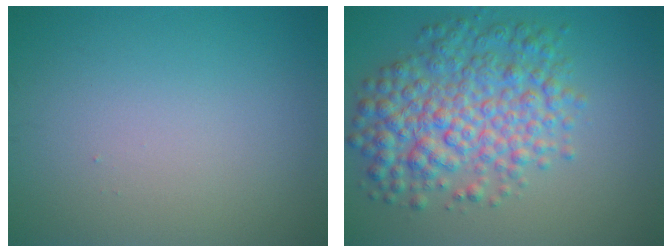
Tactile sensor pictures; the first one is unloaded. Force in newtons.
{"total": 7.2, "press": 7.2, "slide": 0.1}